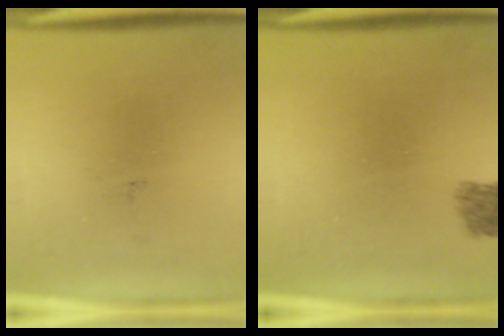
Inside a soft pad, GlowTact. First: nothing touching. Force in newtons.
{"total": 2.5}